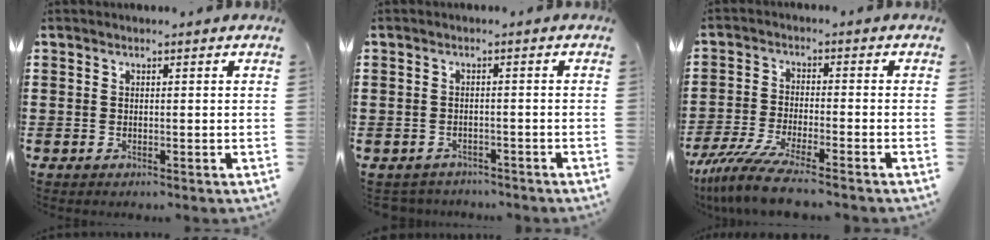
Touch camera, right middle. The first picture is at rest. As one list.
[{"total": 1.6, "force": [-1.6, 0.4, -0.2], "torque": [-0.004, 0.000, -0.037]}, {"total": 7.4, "force": [-6.2, 0.2, 4.0], "torque": [-0.100, -0.017, -0.124]}]